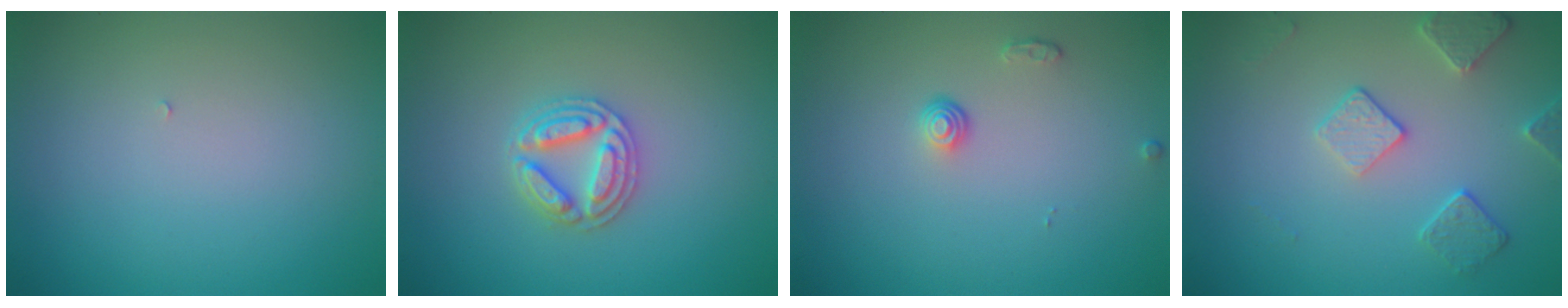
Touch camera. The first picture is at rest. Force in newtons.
{"total": 3.7, "press": 3.6, "slide": 0.6}
{"total": 1.1, "press": 0.8, "slide": 0.8}
{"total": 2.8, "press": 2.7, "slide": 0.7}